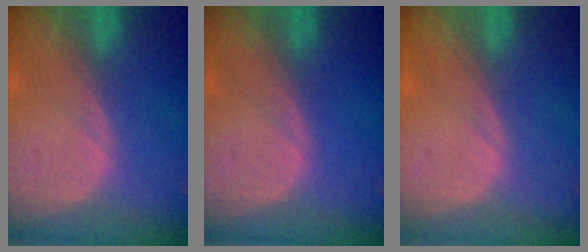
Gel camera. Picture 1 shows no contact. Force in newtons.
{"total": 0.0}
{"total": 0.5, "press": 0.0, "slide": 0.5}